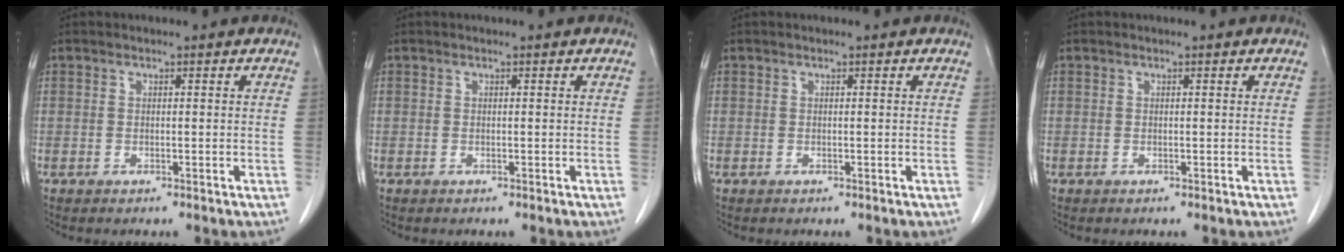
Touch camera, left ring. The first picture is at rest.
{"total": 0.0}
{"total": 0.0}
{"total": 0.0}